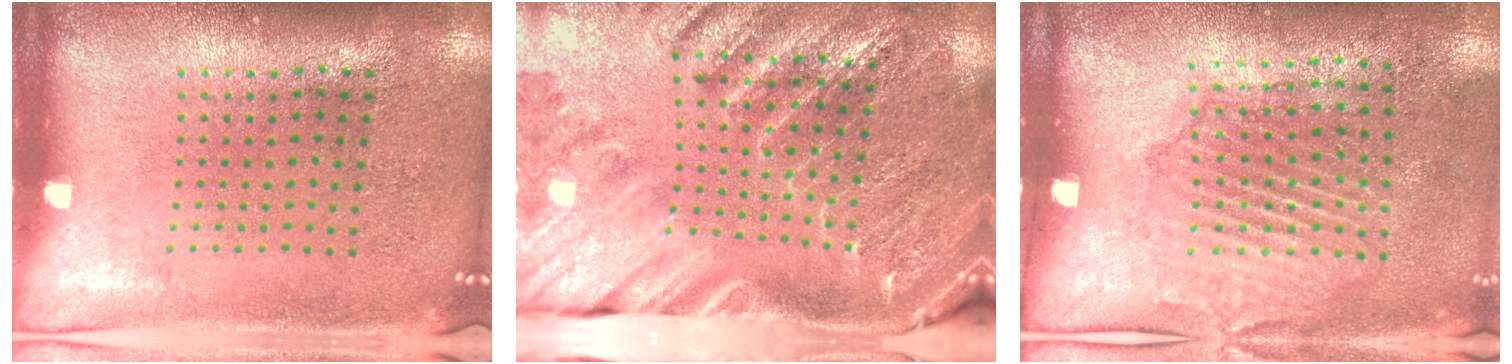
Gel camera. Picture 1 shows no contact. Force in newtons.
{"total": 2.9, "press": 2.9, "slide": 0.5}
{"total": 1.6, "press": 1.4, "slide": 0.7}